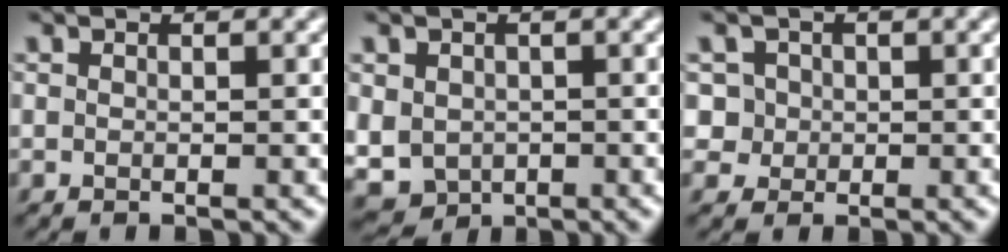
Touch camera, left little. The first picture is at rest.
{"total": 4.9, "force": [-0.4, 4.4, 2.3], "torque": [-0.058, -0.005, -0.006]}
{"total": 4.1, "force": [0.8, 3.8, 1.3], "torque": [-0.013, 0.028, 0.004]}